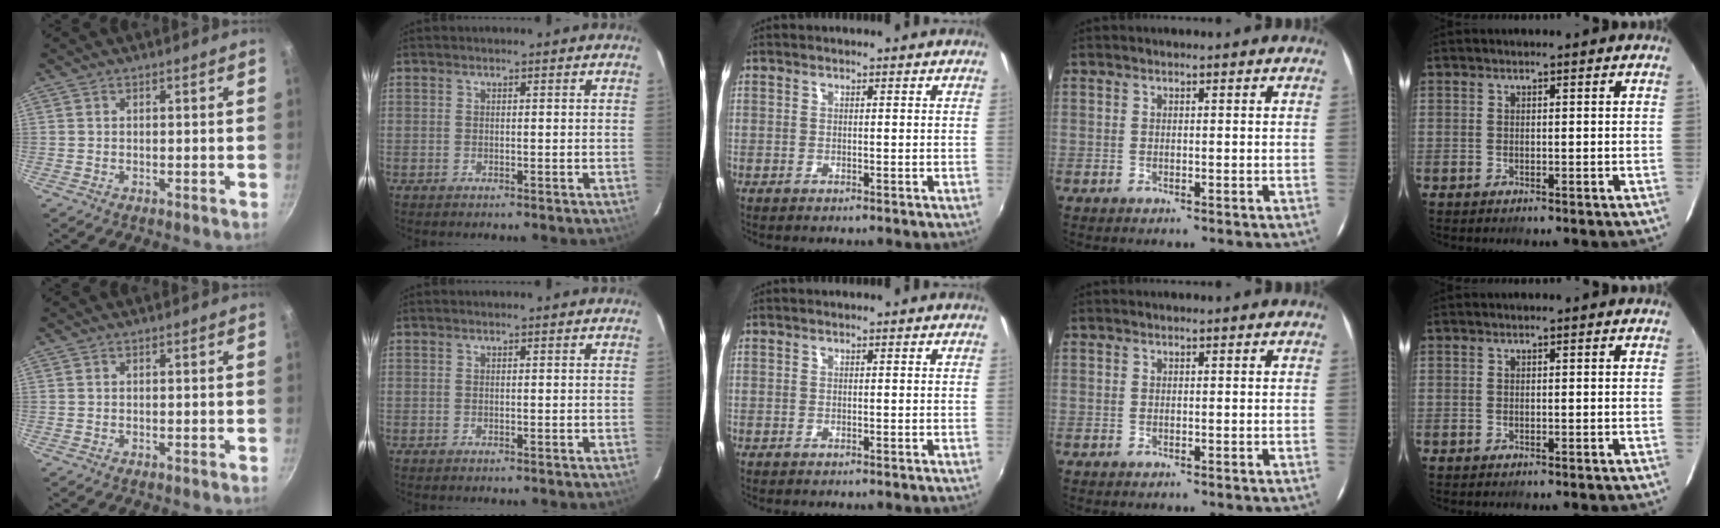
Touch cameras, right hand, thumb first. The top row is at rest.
{}